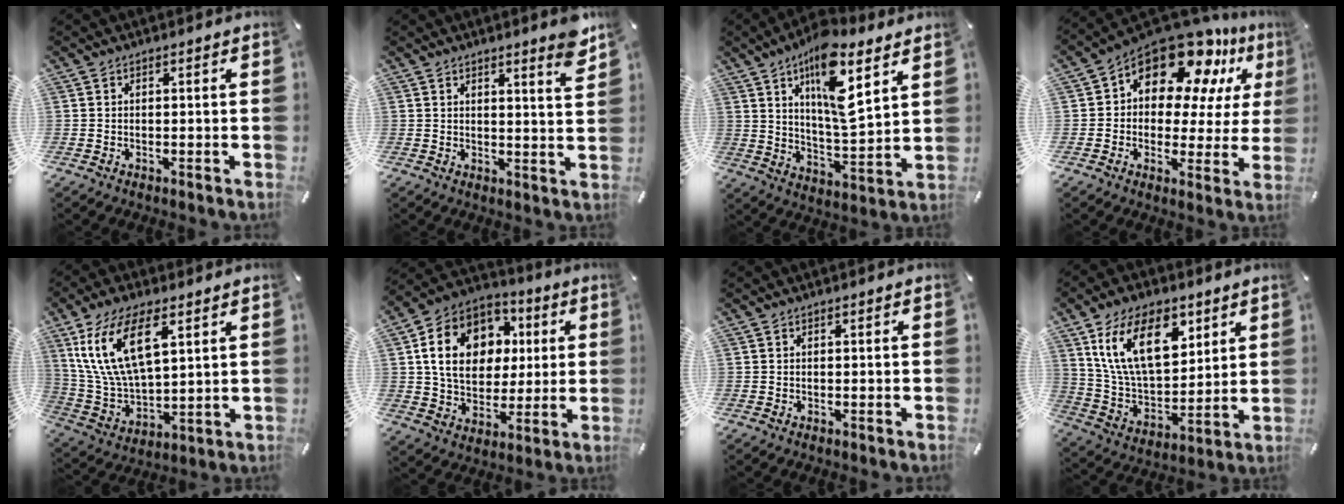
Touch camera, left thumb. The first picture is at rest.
{"total": 4.9, "force": [3.9, 0.4, 3.0], "torque": [-0.045, -0.027, 0.063]}
{"total": 15.4, "force": [9.0, 5.2, 11.3], "torque": [-0.190, -0.038, 0.149]}
{"total": 16.3, "force": [11.0, 8.6, 8.4], "torque": [-0.135, -0.088, 0.190]}
{"total": 16.5, "force": [7.9, 7.8, 12.2], "torque": [-0.289, -0.012, 0.135]}
{"total": 15.6, "force": [3.3, 12.9, 8.2], "torque": [-0.146, -0.001, 0.063]}
{"total": 0.0}
{"total": 18.7, "force": [9.1, 10.8, 12.3], "torque": [-0.256, -0.020, 0.159]}